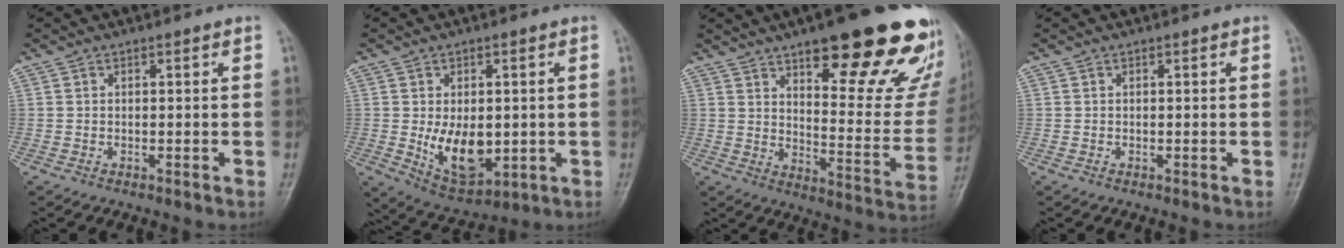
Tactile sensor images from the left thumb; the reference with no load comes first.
{"total": 11.0, "force": [-0.9, 6.9, 8.6], "torque": [-0.110, -0.015, 0.004]}
{"total": 27.0, "force": [16.4, 7.9, 20.0], "torque": [-0.218, -0.077, 0.226]}
{"total": 0.0}